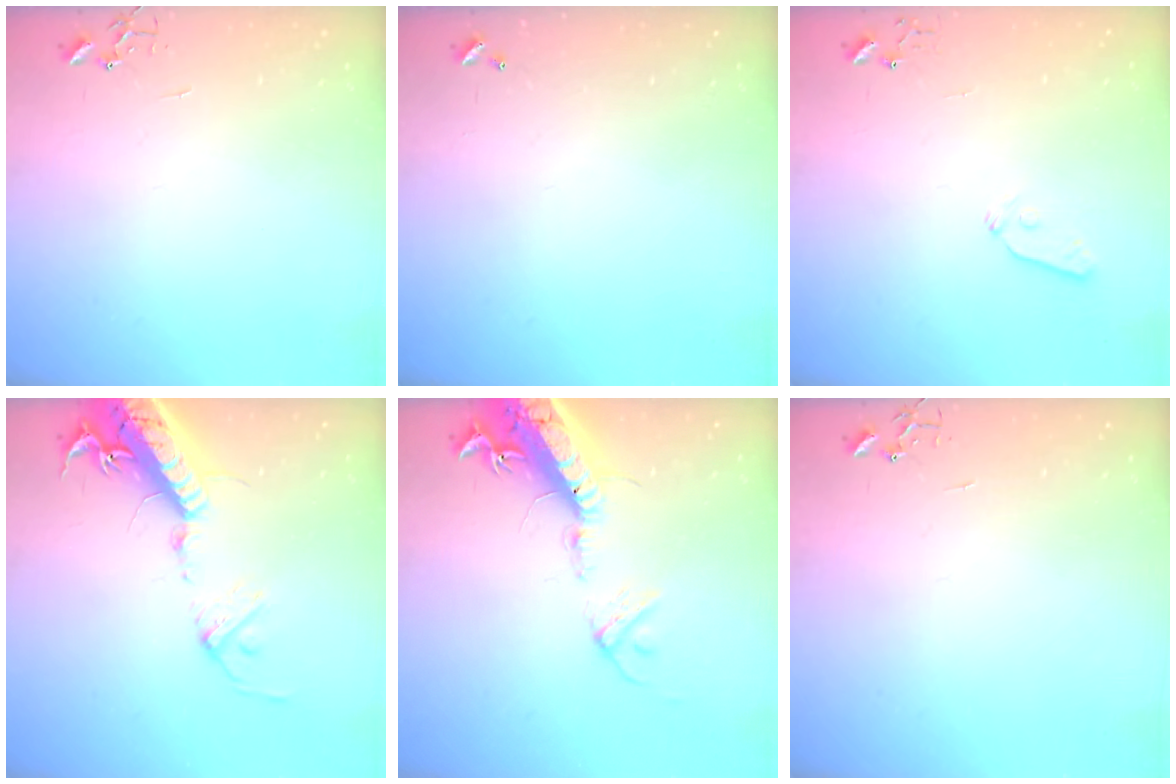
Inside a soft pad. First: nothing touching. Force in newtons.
{"total": 0.0}
{"total": 6.0, "press": 5.9, "slide": 0.9}
{"total": 20.6, "press": 20.2, "slide": 4.3}
{"total": 20.7, "press": 20.1, "slide": 4.8}
{"total": 0.0}